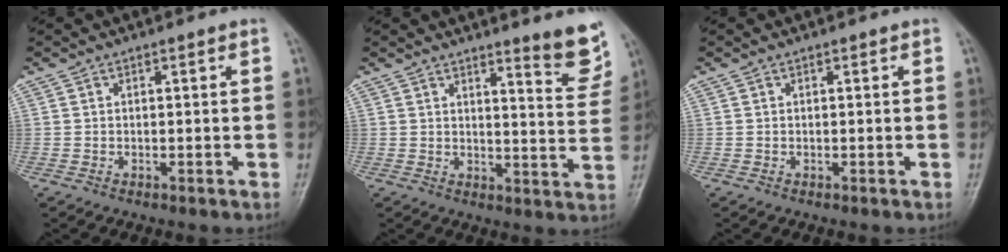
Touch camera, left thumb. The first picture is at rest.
{"total": 7.8, "force": [6.2, 1.1, 4.6], "torque": [-0.042, -0.056, 0.074]}
{"total": 0.0}